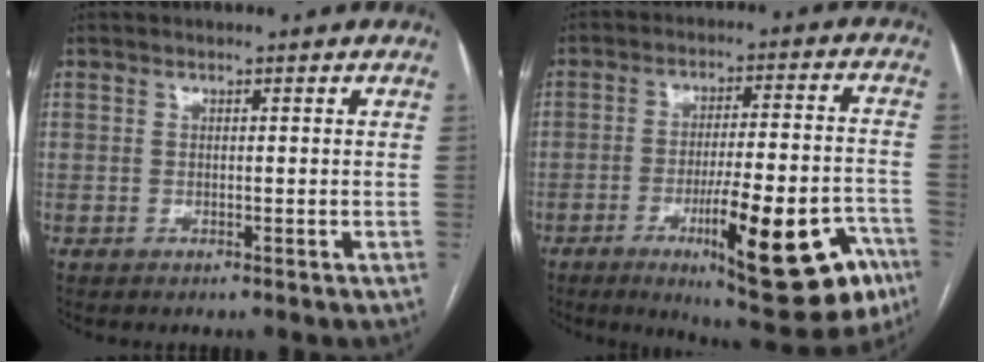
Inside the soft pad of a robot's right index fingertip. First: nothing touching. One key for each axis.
{"total": 20.0, "fx": -9.7, "fy": 4.1, "fz": 17.0, "tx": -0.181, "ty": 0.006, "tz": -0.127}